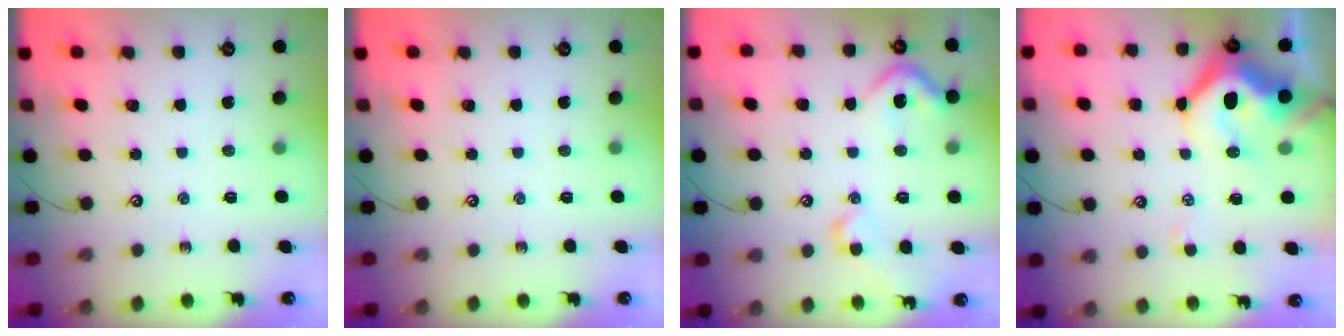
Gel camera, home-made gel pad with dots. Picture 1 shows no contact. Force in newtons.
{"total": 0.0}
{"total": 8.2, "press": 8.1, "slide": 1.3}
{"total": 15.8, "press": 15.5, "slide": 2.5}